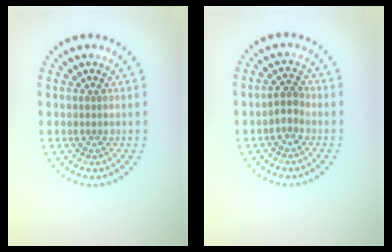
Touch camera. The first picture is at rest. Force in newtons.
{"total": 1.5, "press": 1.3, "slide": 0.8}